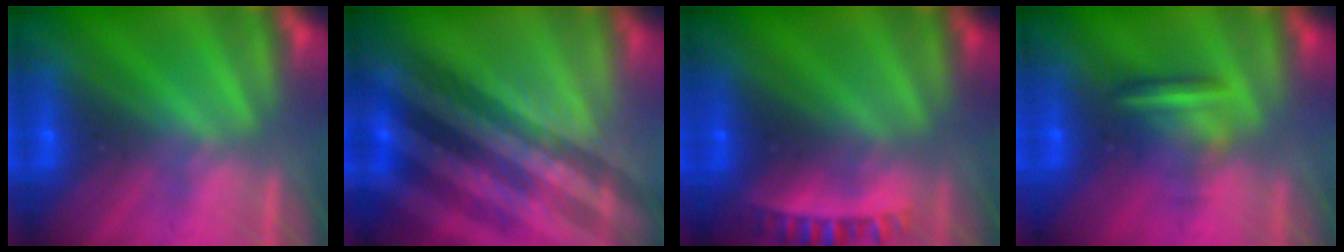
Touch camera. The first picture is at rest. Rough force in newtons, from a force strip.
{"total": 3.5}
{"total": 2.4}
{"total": 9.1}